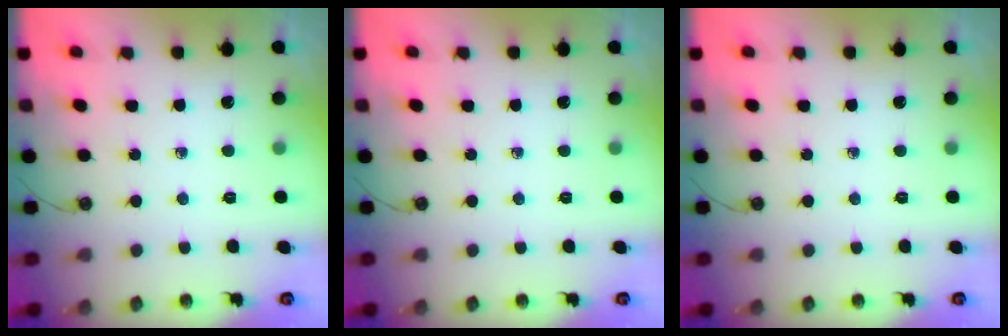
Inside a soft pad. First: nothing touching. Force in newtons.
{"total": 0.0}
{"total": 0.0}